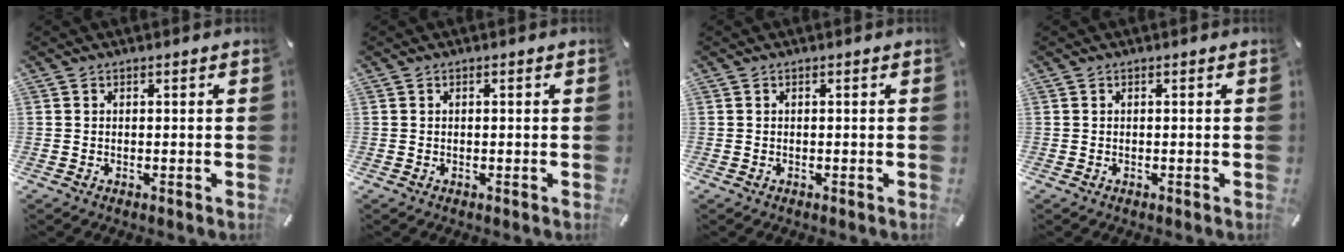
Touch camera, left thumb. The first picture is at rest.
{"total": 0.0}
{"total": 0.0}
{"total": 0.0}